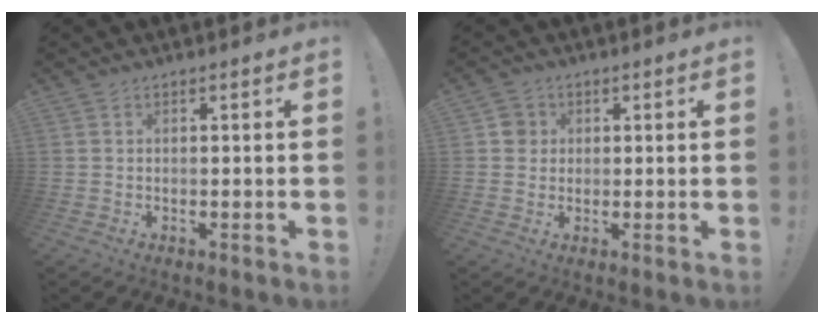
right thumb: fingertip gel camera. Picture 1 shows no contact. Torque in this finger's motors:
{"motor_torque": [0.03, 0.16, 0.07, -0.13, -0.03]}